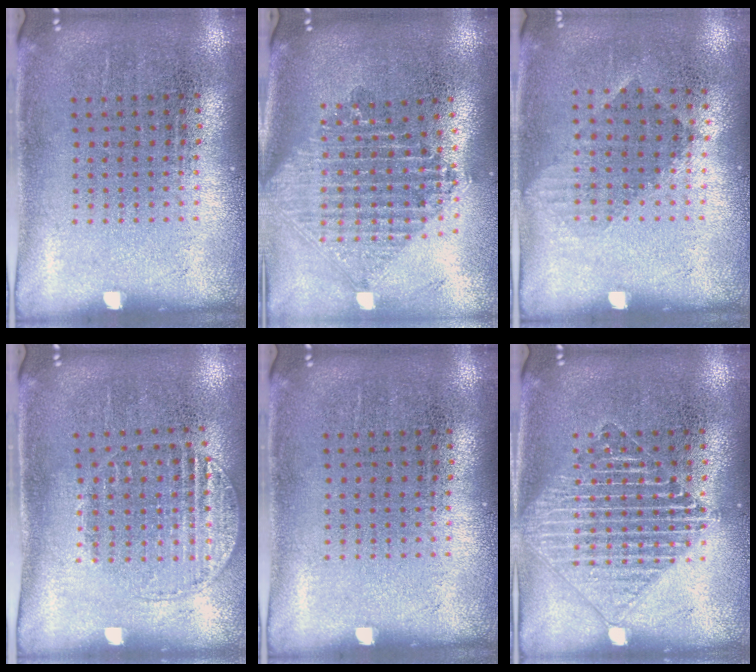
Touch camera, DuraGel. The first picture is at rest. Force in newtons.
{"total": 2.2, "press": 1.7, "slide": 1.4}
{"total": 0.9, "press": 0.7, "slide": 0.6}
{"total": 1.2, "press": 1.1, "slide": 0.4}
{"total": 0.0}
{"total": 3.0, "press": 3.0, "slide": 0.4}